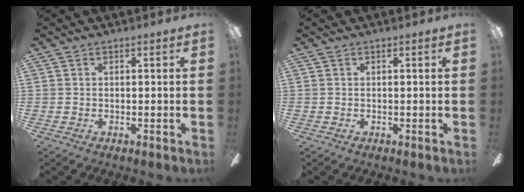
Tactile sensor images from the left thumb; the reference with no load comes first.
{"total": 0.0}